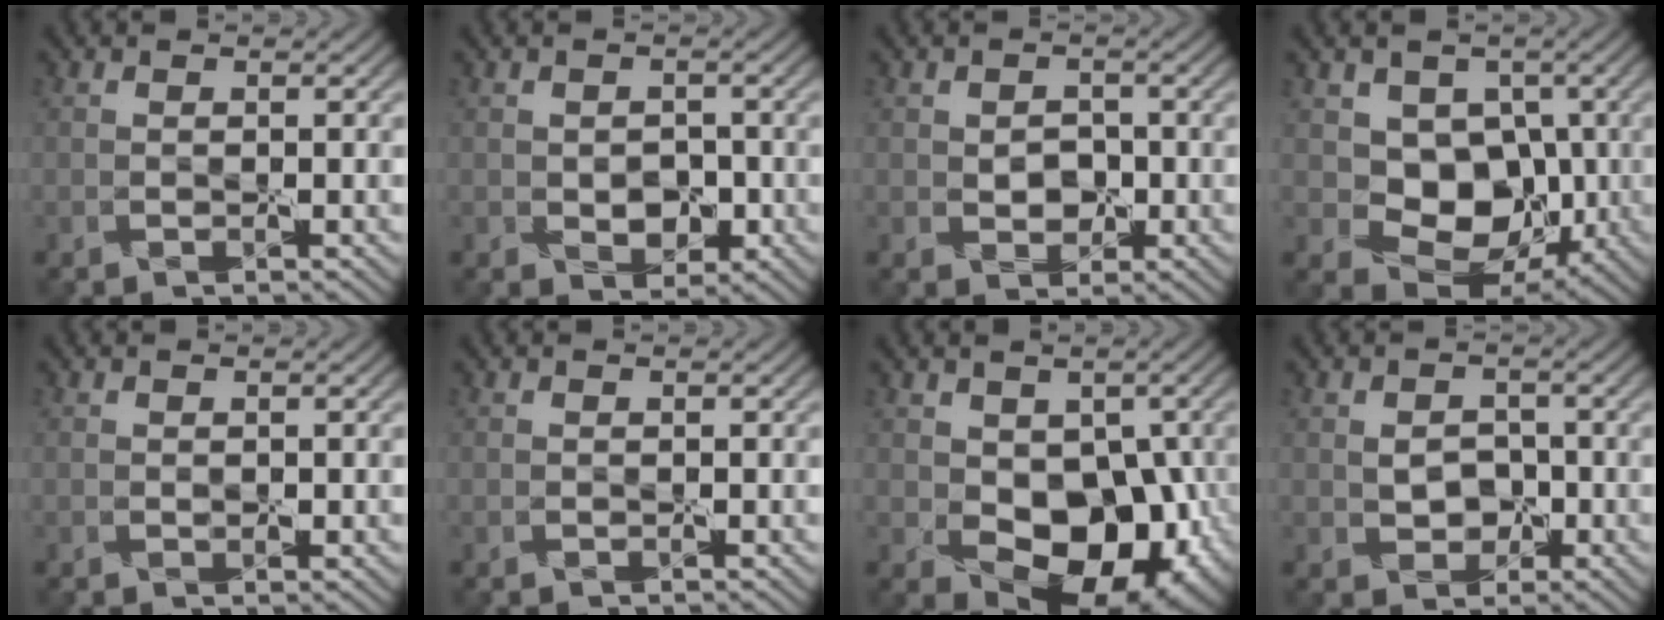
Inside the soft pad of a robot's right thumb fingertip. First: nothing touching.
{"total": 1.4, "force": [-0.4, 1.3, 0.5], "torque": [-0.003, -0.003, -0.008]}
{"total": 0.9, "force": [0.0, 0.9, 0.1], "torque": [0.004, 0.005, -0.005]}
{"total": 6.7, "force": [0.7, 5.6, 3.5], "torque": [-0.048, -0.013, -0.002]}
{"total": 0.0}
{"total": 0.0}
{"total": 10.5, "force": [-1.8, 7.2, 7.4], "torque": [-0.082, -0.016, -0.016]}
{"total": 1.4, "force": [-0.2, 1.3, 0.3], "torque": [-0.003, 0.004, -0.004]}